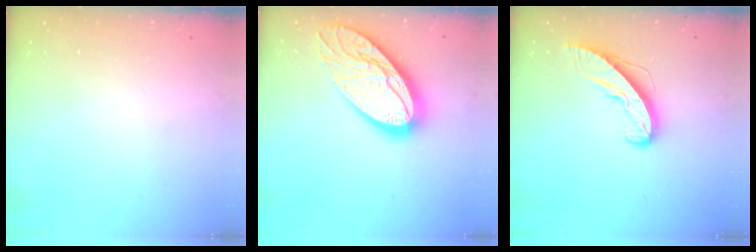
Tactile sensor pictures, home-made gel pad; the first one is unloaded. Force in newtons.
{"total": 22.4, "press": 22.3, "slide": 2.1}
{"total": 9.9, "press": 9.8, "slide": 0.6}